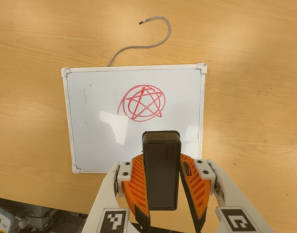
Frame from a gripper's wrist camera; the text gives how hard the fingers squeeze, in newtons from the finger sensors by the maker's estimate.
{"total": 8.1, "left": 6.5, "right": 9.8}